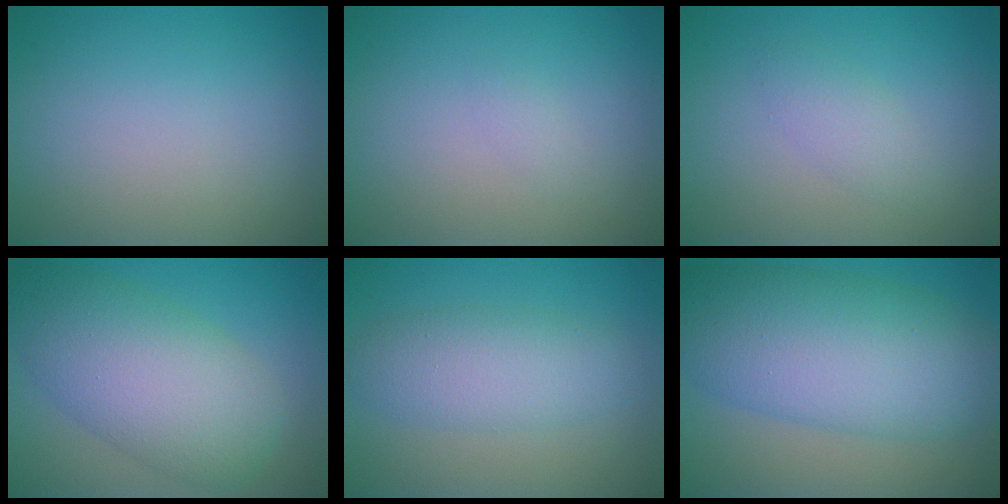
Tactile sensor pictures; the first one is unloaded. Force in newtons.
{"total": 0.6, "press": 0.6, "slide": 0.1}
{"total": 1.8, "press": 1.8, "slide": 0.1}
{"total": 8.5, "press": 8.5, "slide": 0.3}
{"total": 4.3, "press": 4.3, "slide": 0.1}
{"total": 10.5, "press": 10.5, "slide": 0.2}